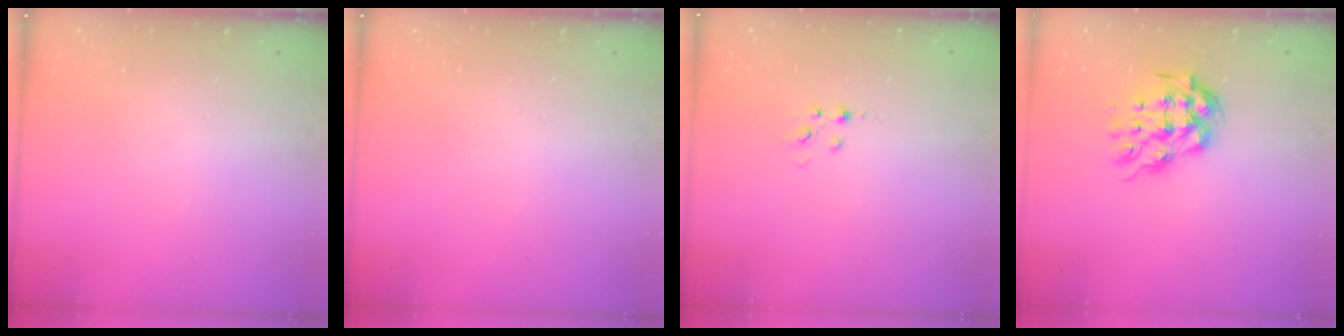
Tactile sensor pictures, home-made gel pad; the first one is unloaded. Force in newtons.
{"total": 0.0}
{"total": 3.8, "press": 3.7, "slide": 0.5}
{"total": 9.3, "press": 9.3, "slide": 1.2}